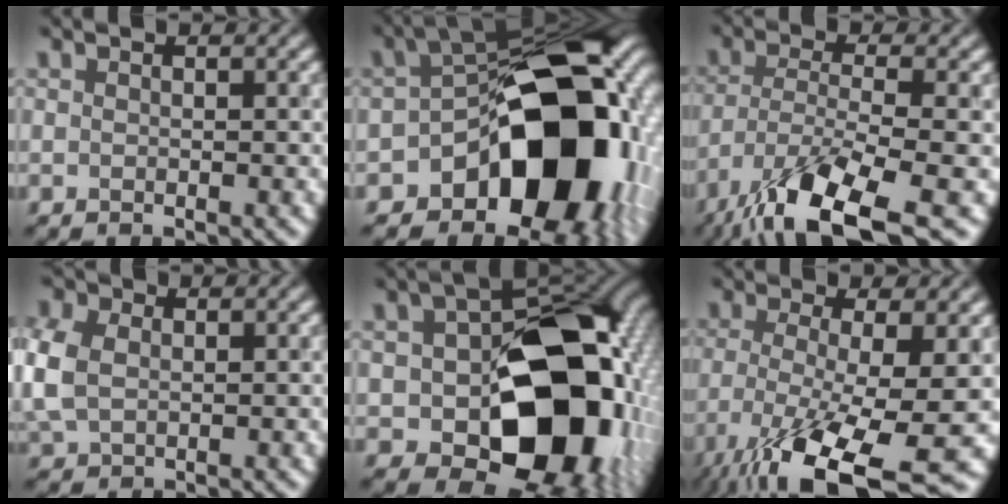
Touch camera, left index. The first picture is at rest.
{"total": 16.1, "force": [-4.7, 10.2, 11.5], "torque": [-0.106, -0.004, -0.081]}
{"total": 10.5, "force": [-6.4, 2.9, 7.9], "torque": [-0.147, -0.018, -0.119]}
{"total": 4.7, "force": [0.5, 3.6, 3.0], "torque": [-0.100, 0.005, 0.012]}
{"total": 16.1, "force": [-2.7, 10.5, 11.9], "torque": [-0.125, -0.008, -0.034]}
{"total": 12.4, "force": [-5.6, 3.3, 10.5], "torque": [-0.197, -0.028, -0.093]}